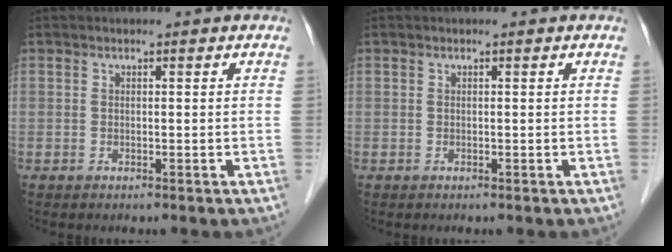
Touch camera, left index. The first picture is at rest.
{"total": 0.0}